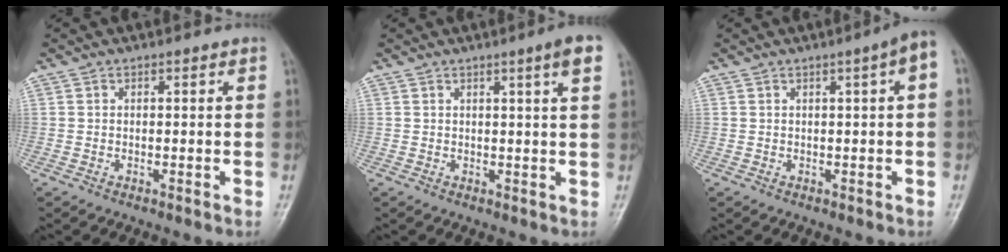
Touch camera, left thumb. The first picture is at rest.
{"total": 4.3, "force": [2.1, -0.2, 3.7], "torque": [-0.049, -0.009, 0.027]}
{"total": 3.5, "force": [0.6, 0.4, 3.4], "torque": [-0.044, 0.009, 0.004]}